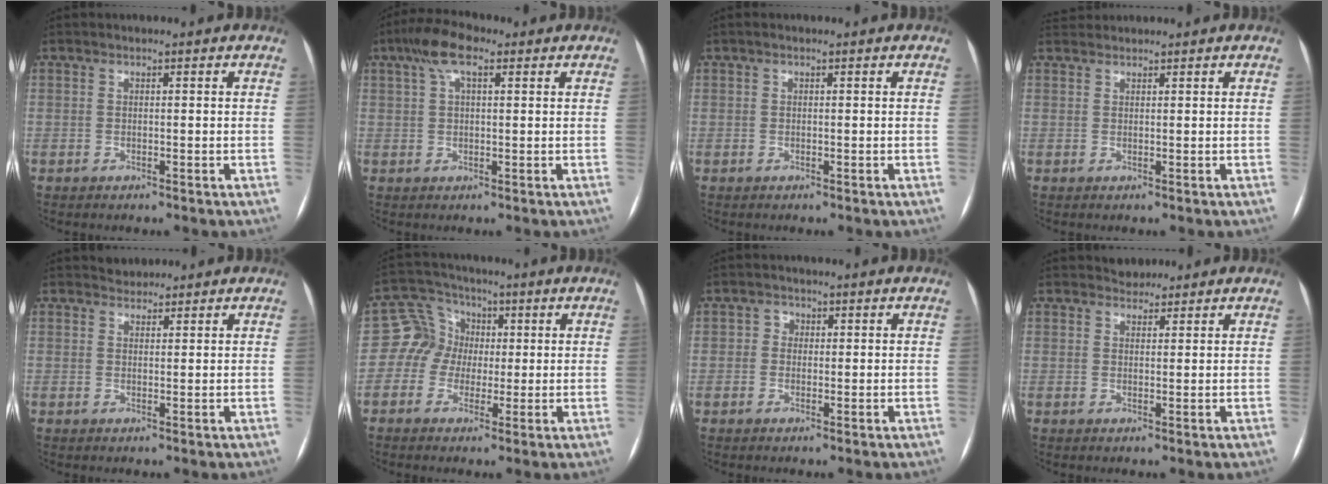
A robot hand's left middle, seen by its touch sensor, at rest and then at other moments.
{"total": 6.2, "force": [3.2, 2.3, 4.8], "torque": [-0.098, 0.029, 0.056]}
{"total": 0.0}
{"total": 1.9, "force": [1.8, 0.2, -0.2], "torque": [-0.007, 0.021, 0.039]}
{"total": 1.8, "force": [1.6, 0.8, -0.3], "torque": [0.004, 0.008, 0.024]}
{"total": 6.1, "force": [0.2, 5.9, 1.3], "torque": [-0.029, 0.031, -0.001]}
{"total": 1.6, "force": [0.2, 1.5, 0.5], "torque": [-0.003, 0.003, 0.000]}
{"total": 2.0, "force": [1.8, 1.0, -0.2], "torque": [0.002, 0.006, 0.026]}